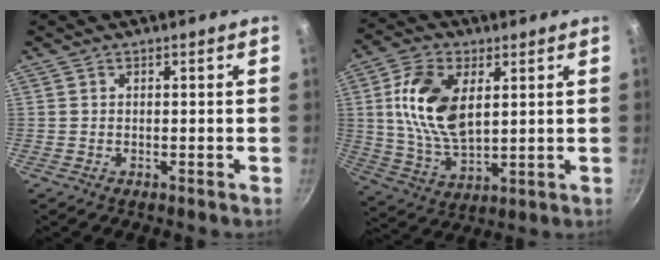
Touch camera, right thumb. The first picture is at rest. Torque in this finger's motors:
{"motor_torque": [0.24, 0.30, 0.59, 0.11, 0.16]}